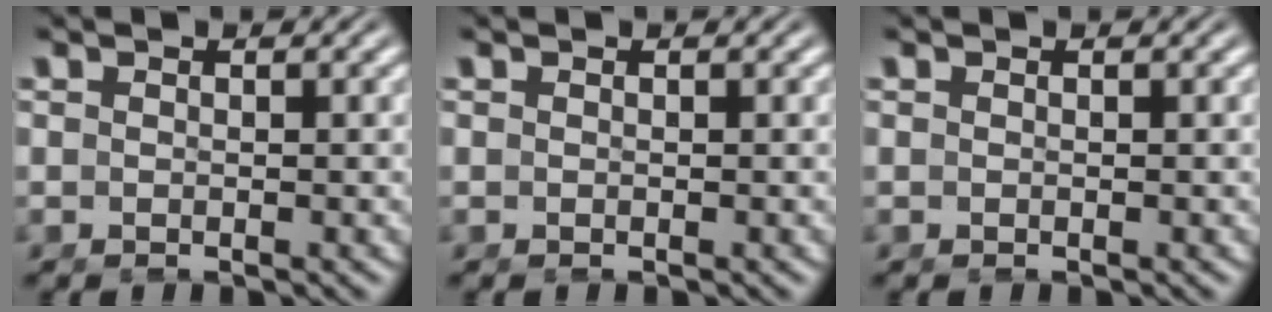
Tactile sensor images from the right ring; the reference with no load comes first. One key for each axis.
{"total": 0.0}
{"total": 0.0}